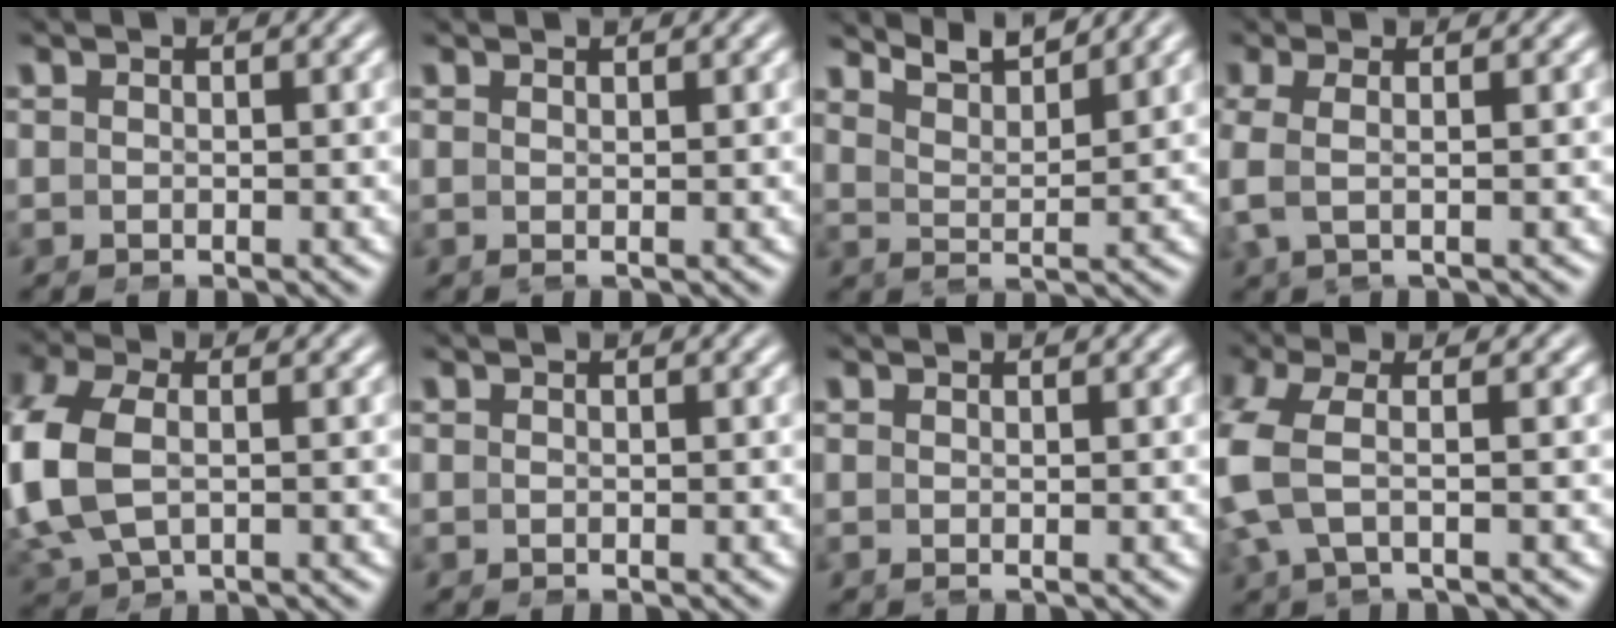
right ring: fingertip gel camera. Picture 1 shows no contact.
{"total": 1.1, "force": [0.9, -0.6, -0.2], "torque": [0.008, 0.008, 0.017]}
{"total": 4.8, "force": [4.5, 1.0, 1.6], "torque": [-0.036, 0.009, 0.067]}
{"total": 2.4, "force": [0.4, 1.1, 2.1], "torque": [-0.055, 0.005, 0.003]}
{"total": 6.8, "force": [-0.3, 5.2, 4.3], "torque": [-0.142, -0.017, 0.003]}
{"total": 0.0}
{"total": 0.8, "force": [0.6, -0.5, -0.1], "torque": [0.005, 0.006, 0.010]}
{"total": 5.0, "force": [-0.1, 3.2, 3.9], "torque": [-0.109, 0.001, -0.008]}